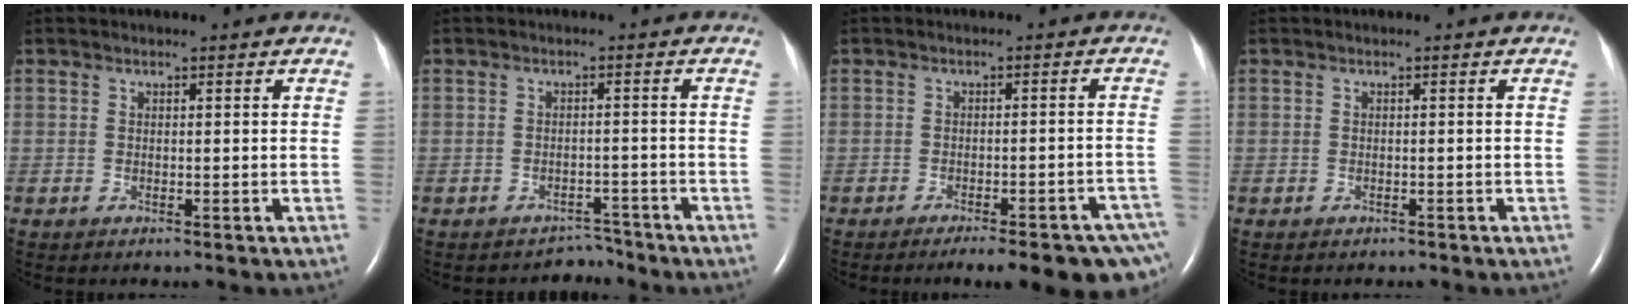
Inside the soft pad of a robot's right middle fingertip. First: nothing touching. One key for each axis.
{"total": 2.5, "fx": -2.3, "fy": 0.7, "fz": -0.9, "tx": 0.011, "ty": 0.005, "tz": -0.031}
{"total": 14.1, "fx": -10.9, "fy": 2.8, "fz": 8.5, "tx": -0.057, "ty": 0.010, "tz": -0.123}
{"total": 0.6, "fx": -0.5, "fy": 0.3, "fz": 0.1, "tx": -0.009, "ty": 0.000, "tz": -0.008}